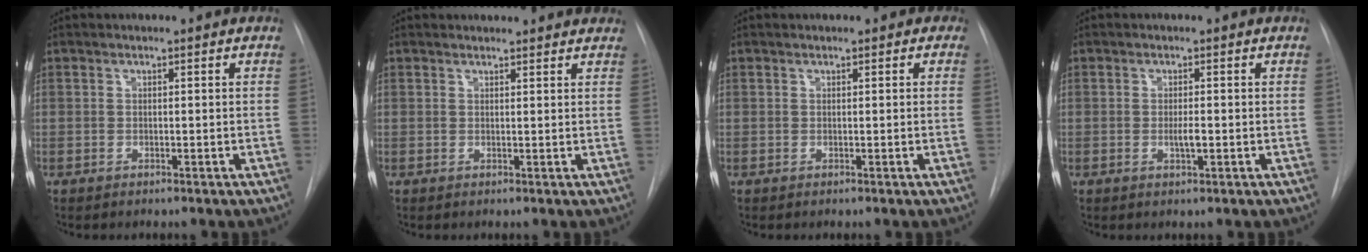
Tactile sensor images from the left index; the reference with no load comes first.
{"total": 8.0, "force": [7.6, 2.1, 1.5], "torque": [0.000, 0.021, 0.072]}
{"total": 0.9, "force": [0.6, 0.7, 0.2], "torque": [0.009, 0.004, 0.002]}
{"total": 1.7, "force": [-0.3, 0.3, 1.6], "torque": [-0.031, -0.002, -0.004]}